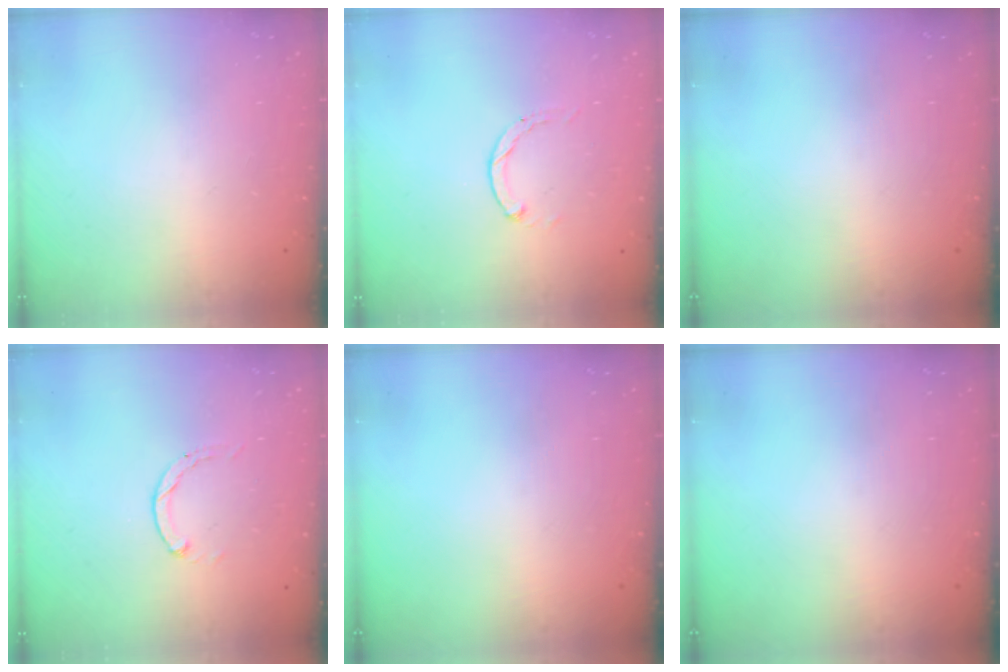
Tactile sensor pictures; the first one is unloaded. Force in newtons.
{"total": 0.7, "press": 0.6, "slide": 0.2}
{"total": 0.0}
{"total": 0.7, "press": 0.6, "slide": 0.2}
{"total": 0.0}
{"total": 0.0}